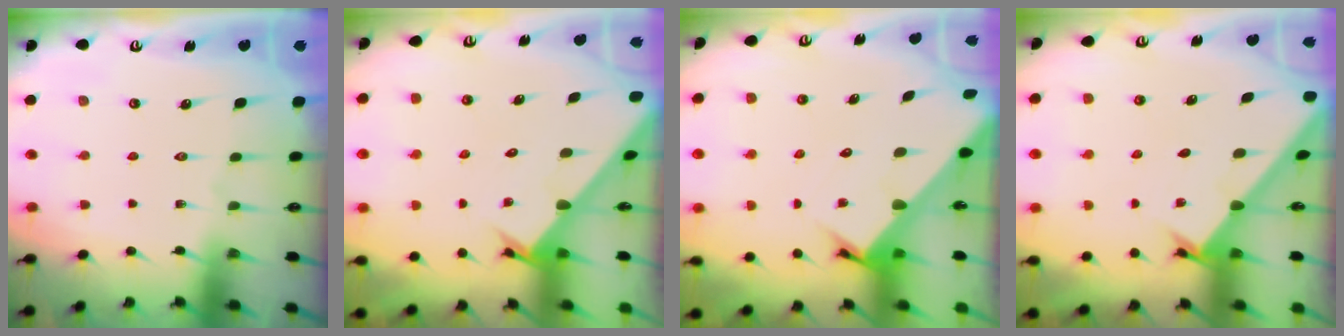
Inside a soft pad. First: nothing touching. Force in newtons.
{"total": 2.6, "press": 2.6, "slide": 0.2}
{"total": 3.0, "press": 3.0, "slide": 0.1}
{"total": 1.6, "press": 1.6, "slide": 0.1}